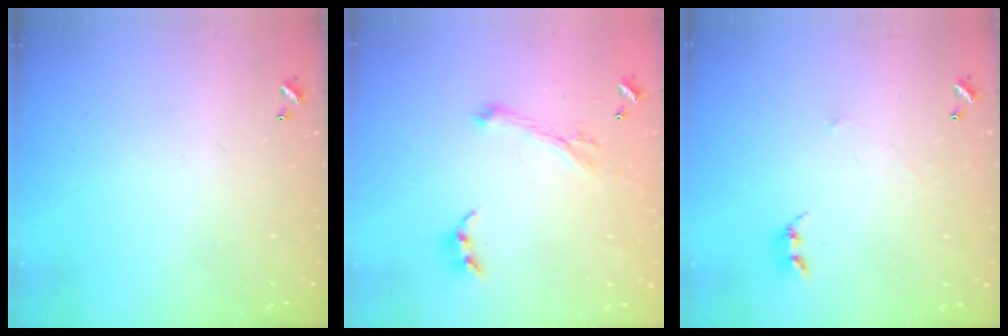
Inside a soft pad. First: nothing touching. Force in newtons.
{"total": 1.1, "press": 0.6, "slide": 0.9}
{"total": 2.6, "press": 2.6, "slide": 0.3}